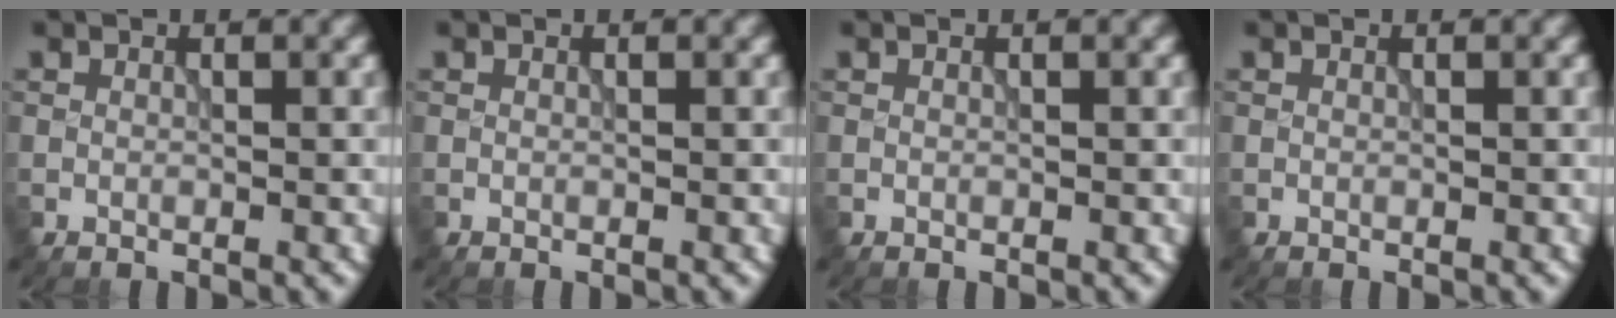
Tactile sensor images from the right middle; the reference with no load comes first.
{"total": 0.0}
{"total": 0.0}
{"total": 0.0}